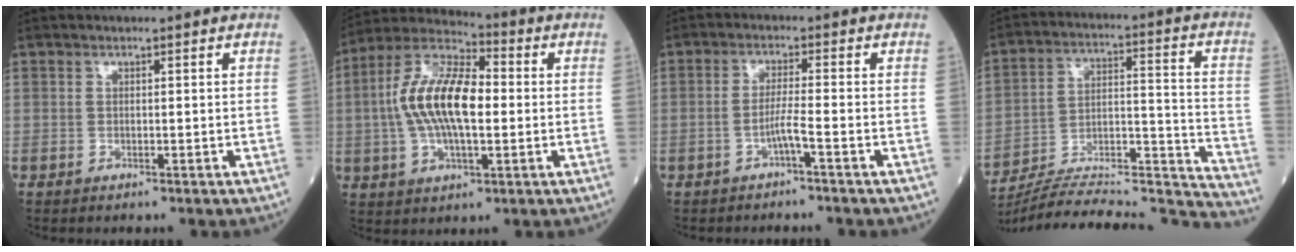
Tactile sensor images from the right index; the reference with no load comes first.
{"total": 14.1, "force": [0.2, 5.3, 13.1], "torque": [-0.273, 0.020, 0.000]}
{"total": 2.7, "force": [-1.5, -0.5, 2.2], "torque": [-0.041, -0.001, -0.031]}
{"total": 25.0, "force": [-23.8, 2.2, 7.4], "torque": [-0.088, 0.031, -0.349]}